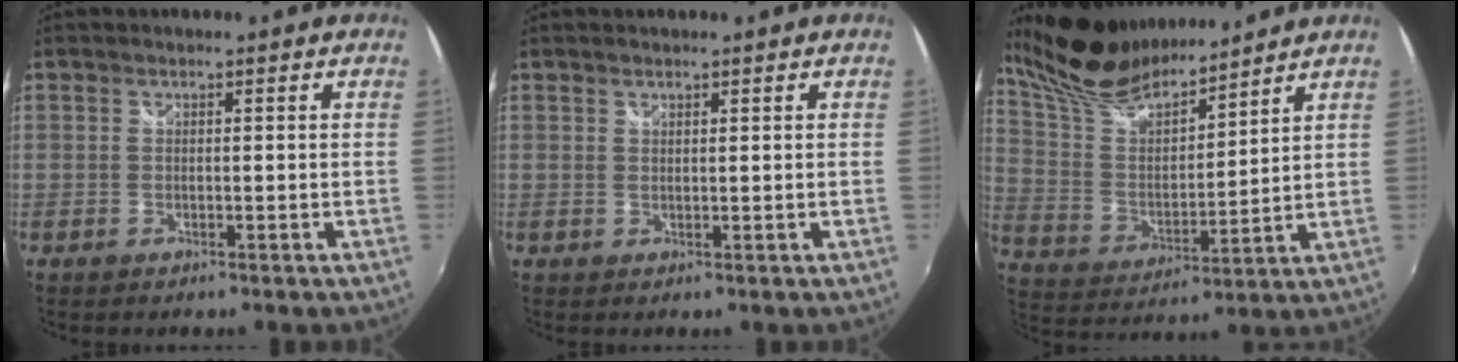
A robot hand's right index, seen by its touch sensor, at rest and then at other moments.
{"total": 0.6, "force": [0.6, 0.2, 0.1], "torque": [-0.001, 0.001, 0.011]}
{"total": 16.1, "force": [13.8, 4.4, 7.0], "torque": [-0.142, 0.014, 0.266]}